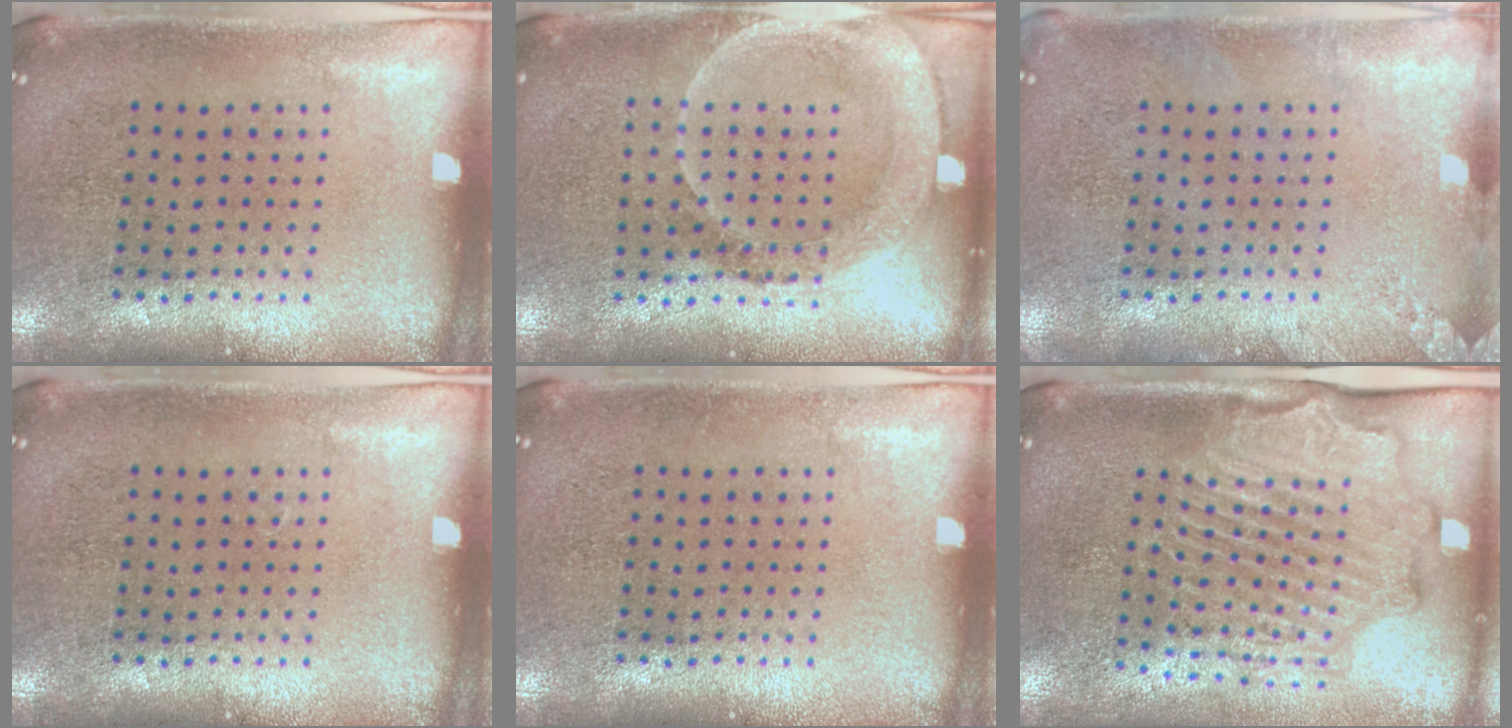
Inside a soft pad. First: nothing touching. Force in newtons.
{"total": 1.8, "press": 1.6, "slide": 0.8}
{"total": 1.3, "press": 1.3, "slide": 0.2}
{"total": 0.0}
{"total": 0.0}
{"total": 2.2, "press": 2.2, "slide": 0.2}